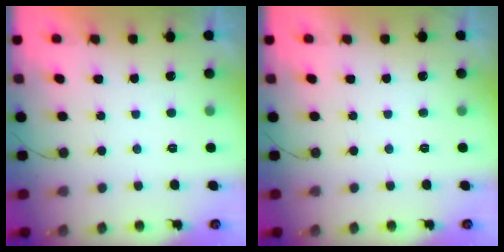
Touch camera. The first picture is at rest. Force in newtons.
{"total": 0.0}